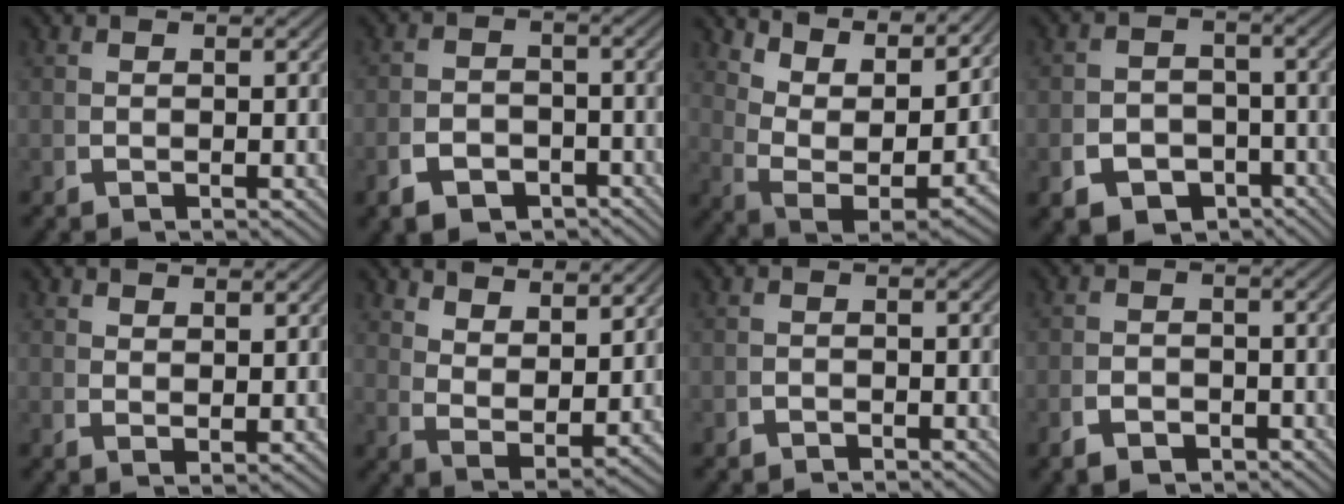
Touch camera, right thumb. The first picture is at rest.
{"total": 4.3, "force": [-3.0, 2.8, 1.5], "torque": [-0.015, -0.018, -0.044]}
{"total": 11.0, "force": [2.6, 7.0, 8.0], "torque": [-0.178, -0.043, 0.060]}
{"total": 9.5, "force": [-5.4, 7.1, 3.2], "torque": [-0.049, -0.036, -0.076]}
{"total": 1.8, "force": [1.7, -0.1, 0.5], "torque": [-0.004, 0.002, 0.038]}
{"total": 5.0, "force": [2.4, 2.5, 3.6], "torque": [-0.082, -0.022, 0.058]}
{"total": 1.1, "force": [-1.0, -0.1, -0.2], "torque": [0.008, -0.004, -0.017]}
{"total": 2.4, "force": [-2.0, 1.2, 0.7], "torque": [0.001, -0.004, -0.033]}